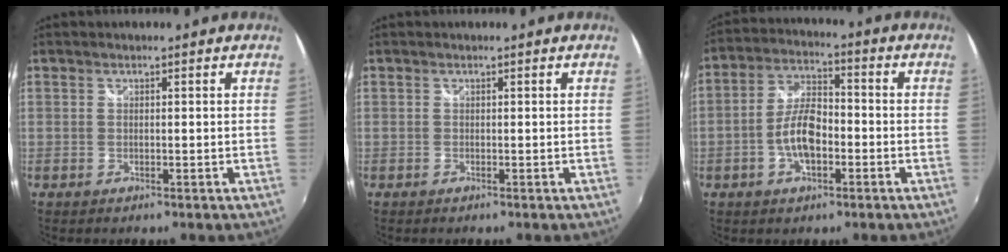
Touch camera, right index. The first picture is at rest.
{"total": 0.0}
{"total": 8.8, "force": [-2.7, 4.2, 7.2], "torque": [-0.146, 0.011, -0.048]}